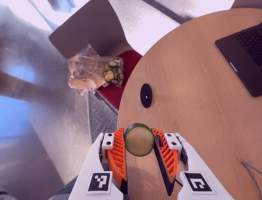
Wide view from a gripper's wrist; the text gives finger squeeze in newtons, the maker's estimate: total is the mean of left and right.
{"total": 8.7, "left": 8.2, "right": 9.1}